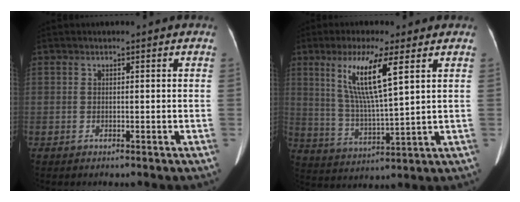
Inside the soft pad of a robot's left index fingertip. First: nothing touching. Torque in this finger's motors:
{"motor_torque": [1.32, -0.82, 0.23, 0.06]}